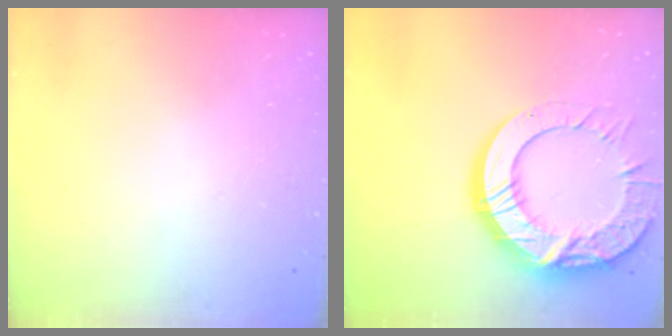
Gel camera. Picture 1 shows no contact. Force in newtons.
{"total": 22.7, "press": 22.7, "slide": 1.8}